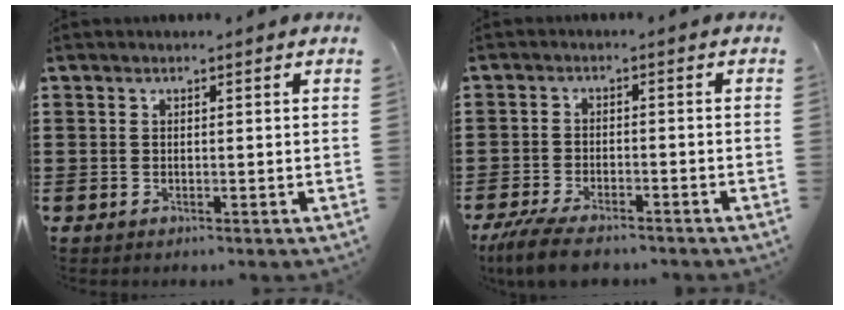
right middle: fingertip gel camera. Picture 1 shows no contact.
{"total": 4.9, "force": [-4.2, 1.0, 2.4], "torque": [-0.059, -0.006, -0.085]}